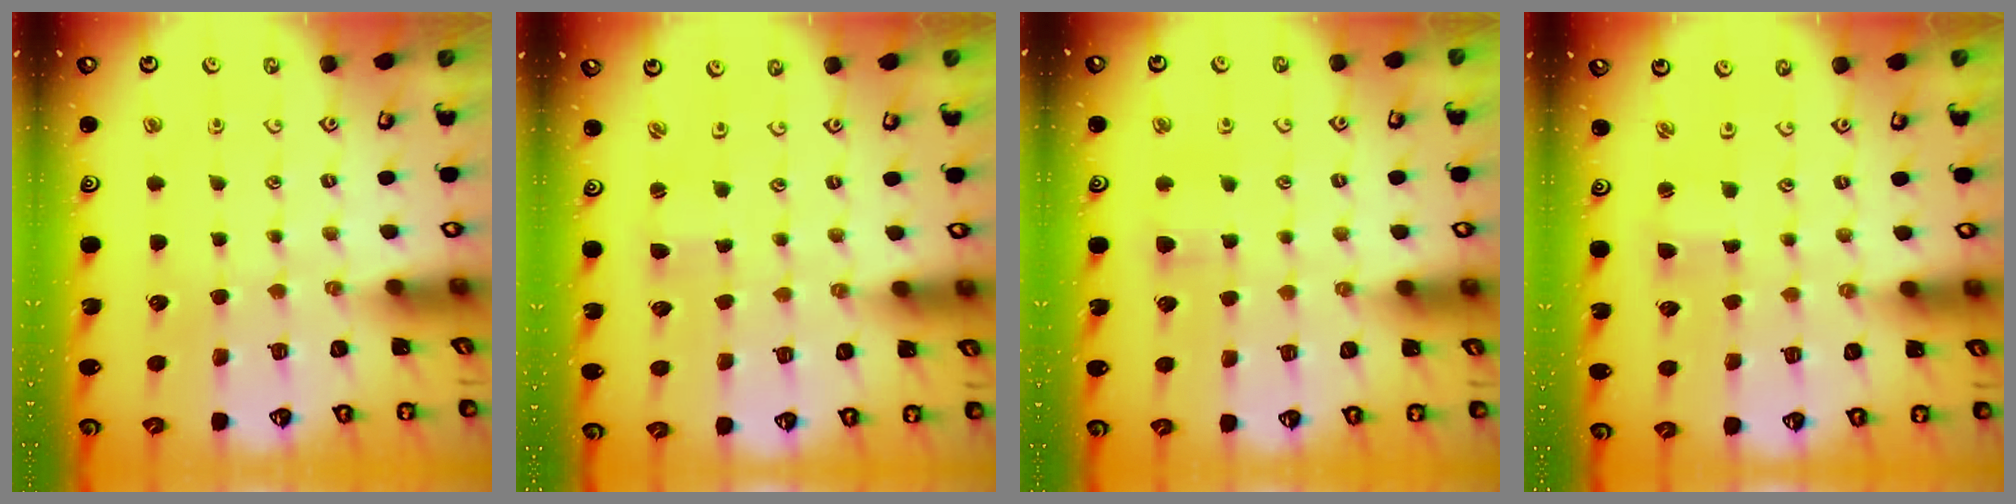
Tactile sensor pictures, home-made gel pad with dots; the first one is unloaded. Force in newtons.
{"total": 1.6, "press": 1.6, "slide": 0.3}
{"total": 5.2, "press": 5.1, "slide": 1.0}
{"total": 1.4, "press": 1.4, "slide": 0.2}